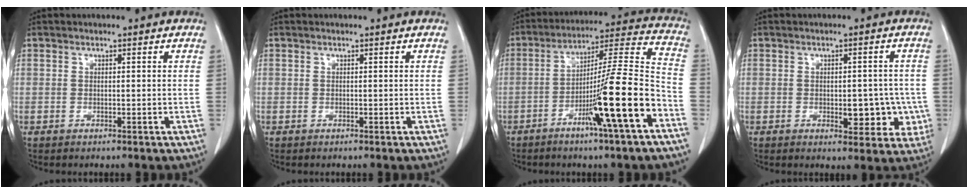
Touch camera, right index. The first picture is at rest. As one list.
[{"total": 0.0}, {"total": 16.5, "force": [-7.2, -0.7, 14.8], "torque": [-0.242, -0.003, -0.121]}, {"total": 6.6, "force": [-1.3, 3.4, 5.5], "torque": [-0.052, 0.003, -0.010]}]